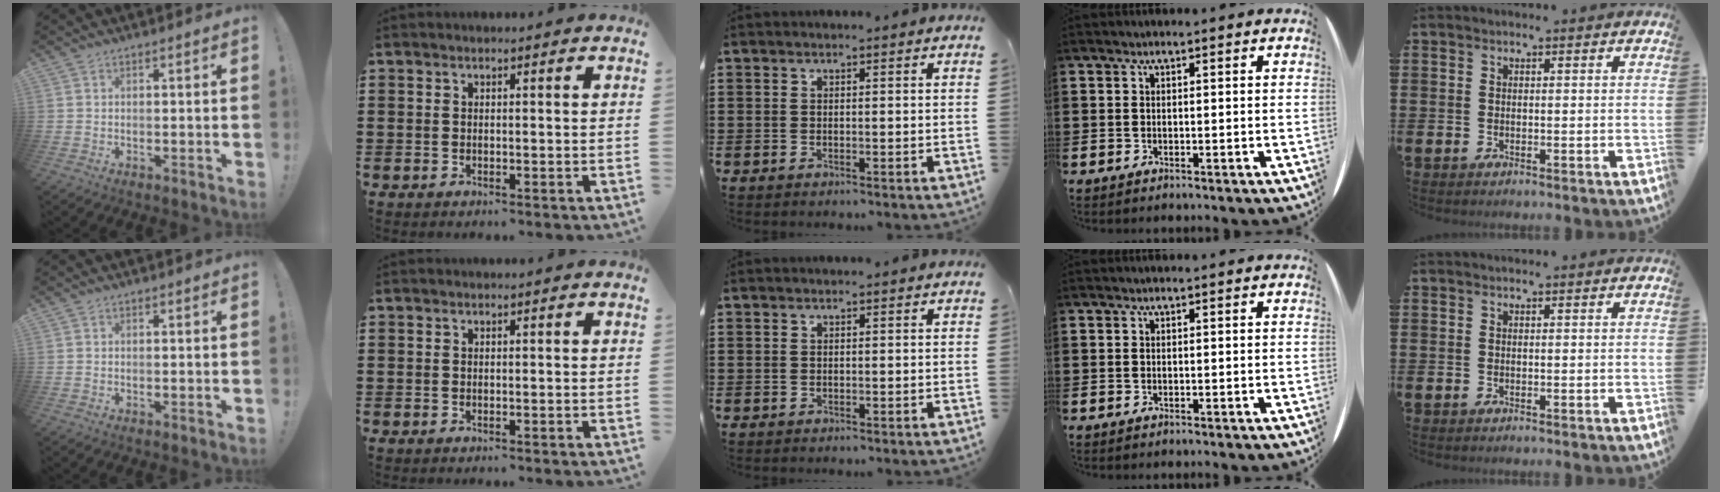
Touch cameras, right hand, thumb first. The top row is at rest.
{}